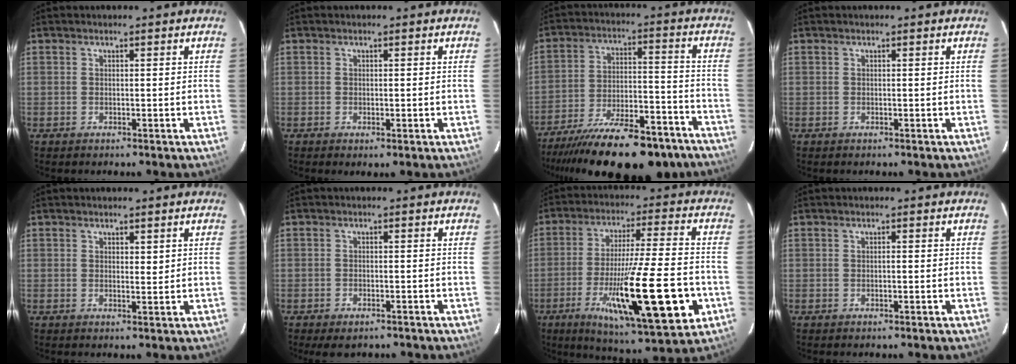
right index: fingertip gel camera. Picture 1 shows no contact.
{"total": 1.6, "force": [-0.3, 0.8, 1.4], "torque": [-0.031, -0.003, -0.002]}
{"total": 23.1, "force": [-18.1, 6.1, 13.0], "torque": [-0.183, 0.007, -0.280]}
{"total": 0.0}
{"total": 1.7, "force": [0.7, 0.8, 1.3], "torque": [-0.022, -0.001, 0.013]}
{"total": 4.2, "force": [-3.0, 2.1, 2.0], "torque": [-0.036, -0.004, -0.041]}
{"total": 22.2, "force": [-7.0, 2.4, 21.0], "torque": [-0.333, -0.032, -0.106]}
{"total": 0.7, "force": [-0.1, 0.3, 0.6], "torque": [-0.014, 0.001, -0.002]}